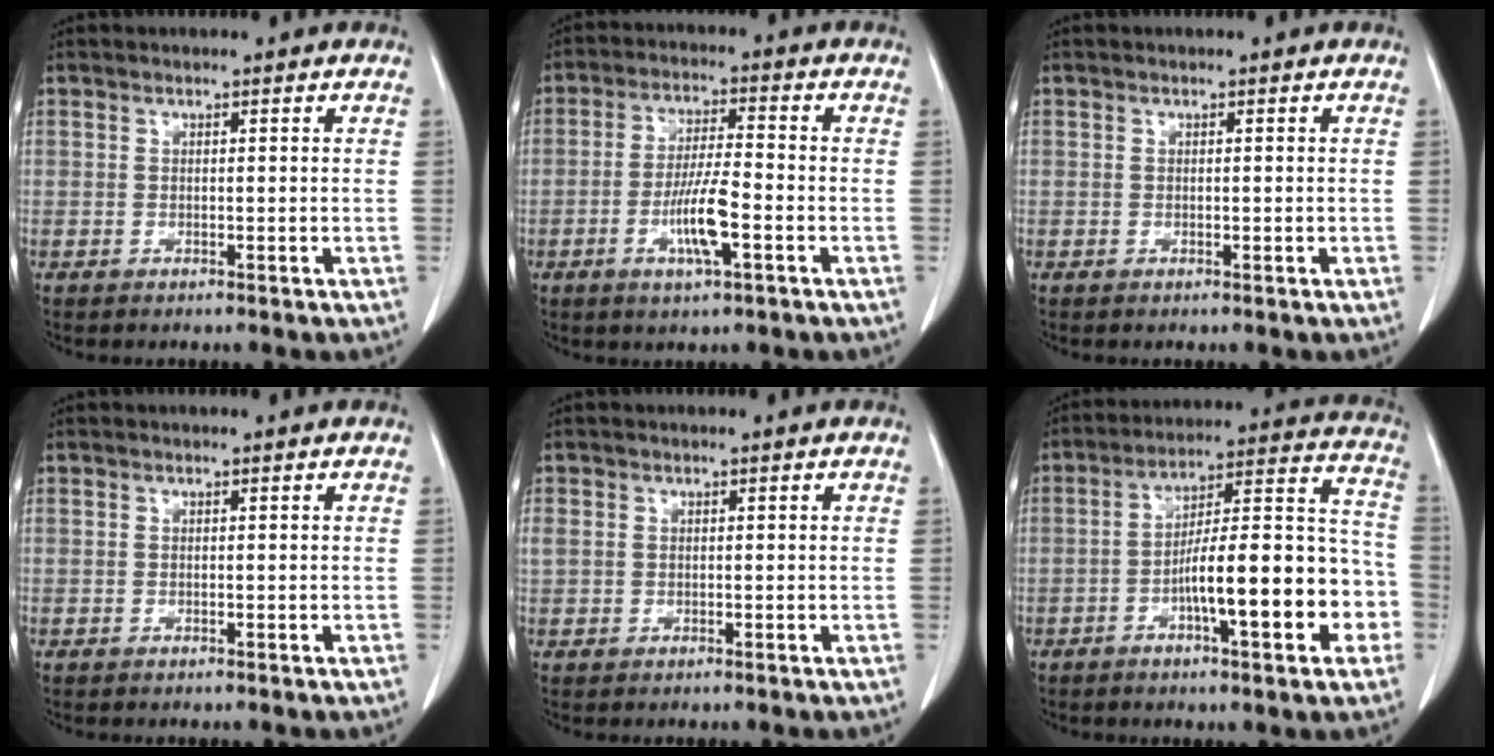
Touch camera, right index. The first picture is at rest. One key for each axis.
{"total": 7.7, "fx": -2.7, "fy": 1.0, "fz": 7.2, "tx": -0.138, "ty": -0.004, "tz": -0.050}
{"total": 0.0}
{"total": 0.0}
{"total": 1.4, "fx": 0.3, "fy": 1.3, "fz": 0.6, "tx": -0.022, "ty": 0.016, "tz": 0.010}
{"total": 17.2, "fx": -5.4, "fy": 3.6, "fz": 15.9, "tx": -0.227, "ty": 0.030, "tz": -0.079}